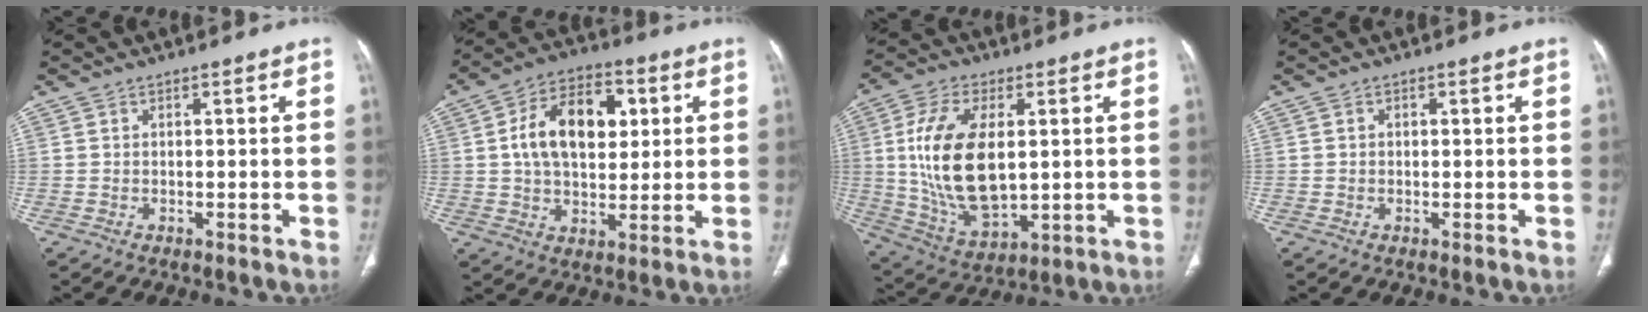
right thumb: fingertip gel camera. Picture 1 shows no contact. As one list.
[{"total": 15.4, "force": [3.2, 9.6, 11.6], "torque": [-0.168, 0.009, 0.048]}, {"total": 18.1, "force": [1.9, 9.6, 15.2], "torque": [-0.292, -0.014, 0.047]}, {"total": 0.6, "force": [0.1, 0.5, 0.3], "torque": [-0.001, 0.001, 0.000]}]